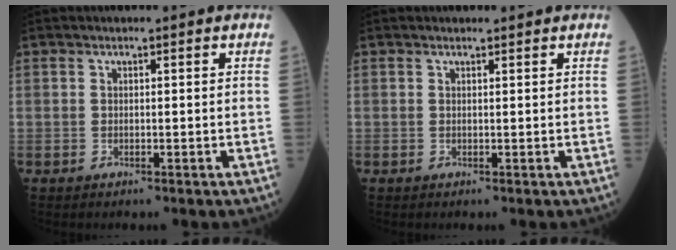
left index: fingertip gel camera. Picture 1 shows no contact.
{"total": 0.7, "force": [0.6, 0.1, -0.2], "torque": [-0.002, 0.000, 0.009]}